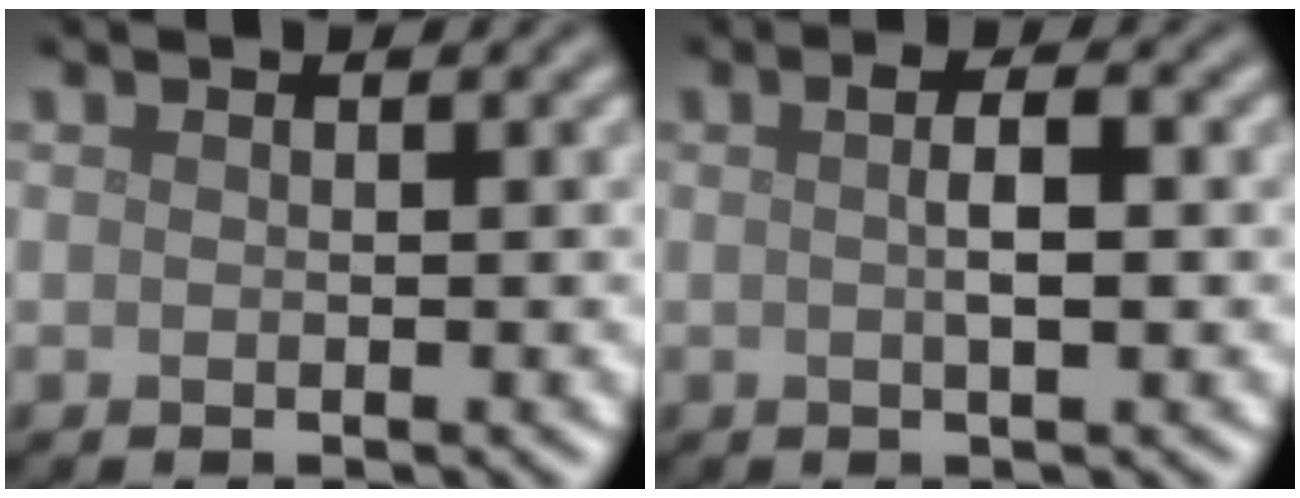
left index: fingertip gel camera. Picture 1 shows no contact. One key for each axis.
{"total": 2.6, "fx": 0.2, "fy": 0.5, "fz": 2.5, "tx": -0.041, "ty": 0.003, "tz": 0.003}